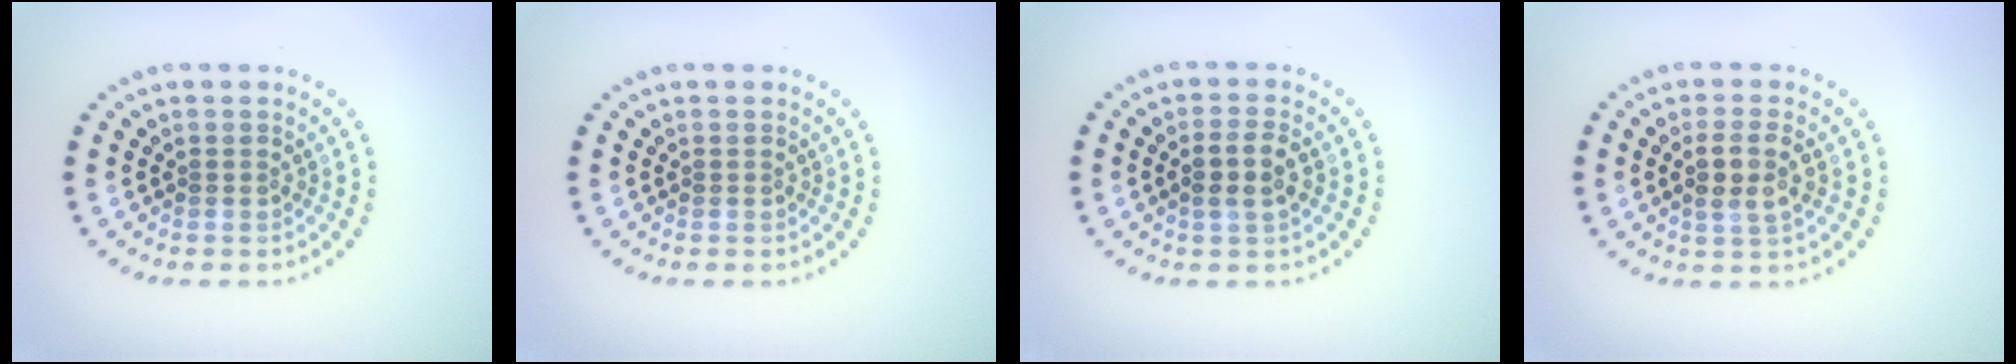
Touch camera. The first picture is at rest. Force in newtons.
{"total": 0.0}
{"total": 2.7, "press": 2.6, "slide": 0.8}
{"total": 2.6, "press": 2.4, "slide": 1.0}